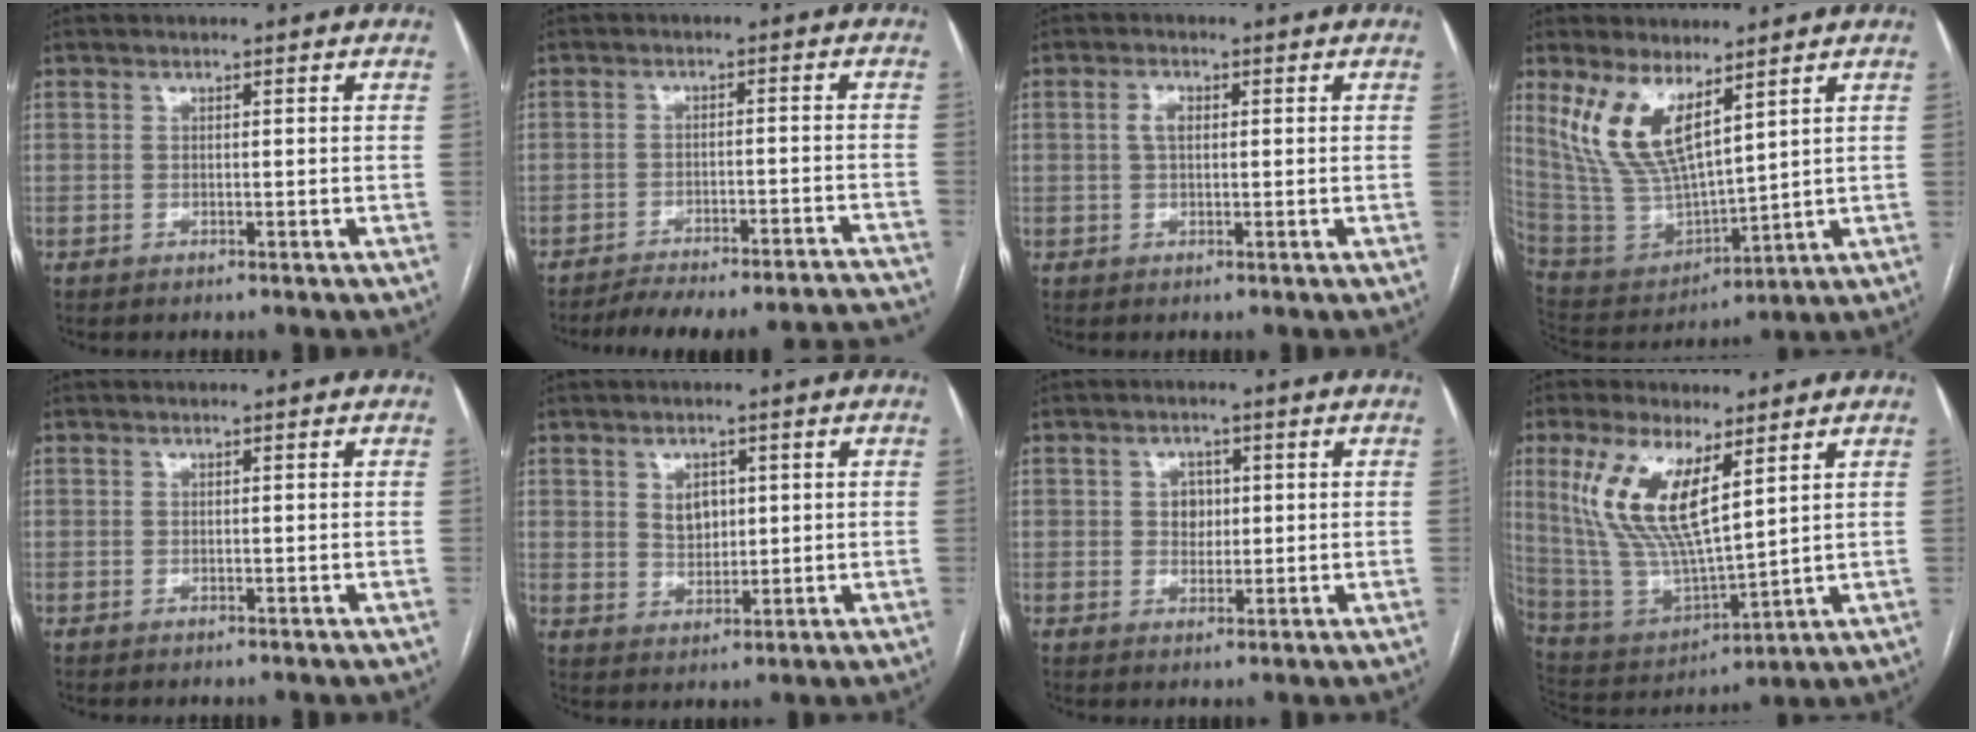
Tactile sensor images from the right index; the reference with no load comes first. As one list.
[{"total": 18.6, "force": [-17.7, 1.6, 5.2], "torque": [-0.036, 0.012, -0.223]}, {"total": 2.4, "force": [0.5, 1.3, 2.0], "torque": [-0.041, 0.009, 0.008]}, {"total": 12.6, "force": [7.0, 4.1, 9.7], "torque": [-0.212, 0.001, 0.154]}, {"total": 0.0}, {"total": 4.4, "force": [1.4, 3.2, 2.6], "torque": [-0.046, 0.002, 0.031]}, {"total": 3.3, "force": [0.8, 2.5, 2.0], "torque": [-0.031, 0.004, 0.016]}, {"total": 14.3, "force": [6.1, 4.1, 12.3], "torque": [-0.267, 0.001, 0.129]}]